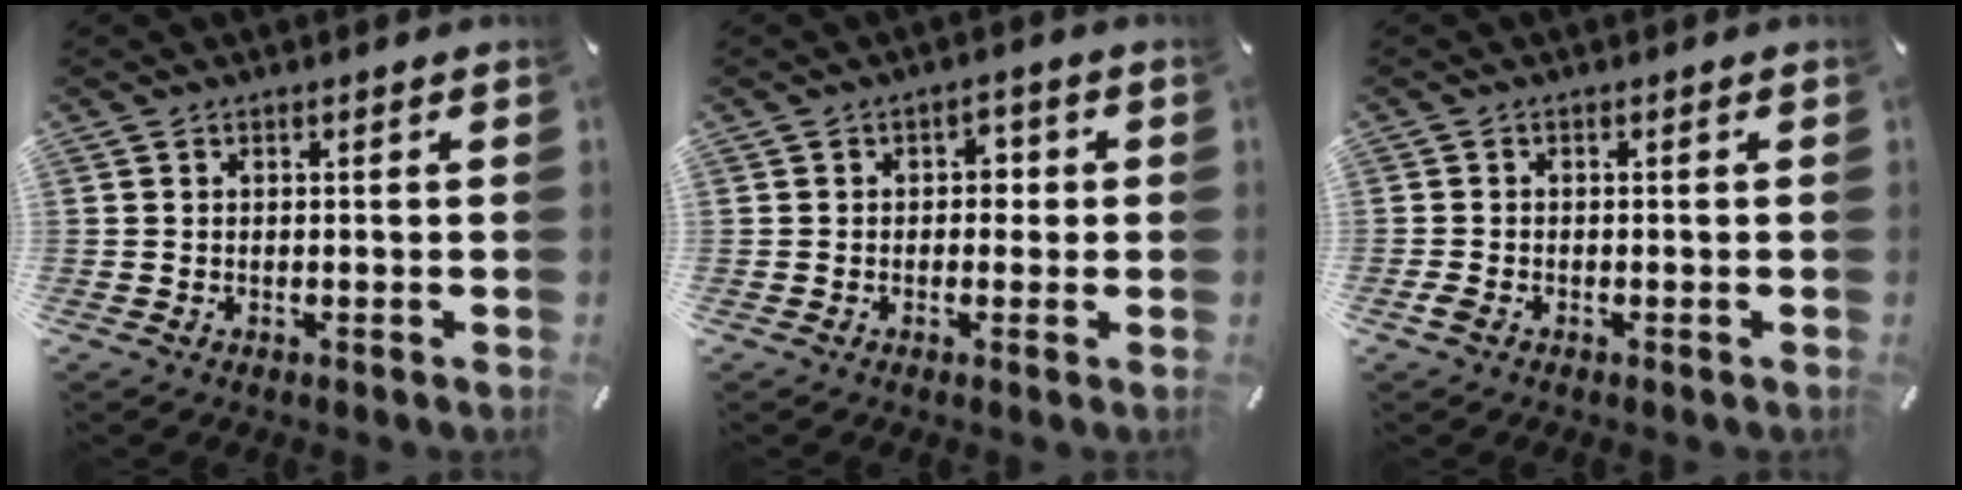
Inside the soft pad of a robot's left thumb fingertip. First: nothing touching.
{"total": 3.0, "force": [-0.4, 2.4, 1.8], "torque": [-0.013, 0.000, -0.017]}
{"total": 1.2, "force": [-0.8, 0.7, 0.6], "torque": [-0.011, 0.001, -0.014]}